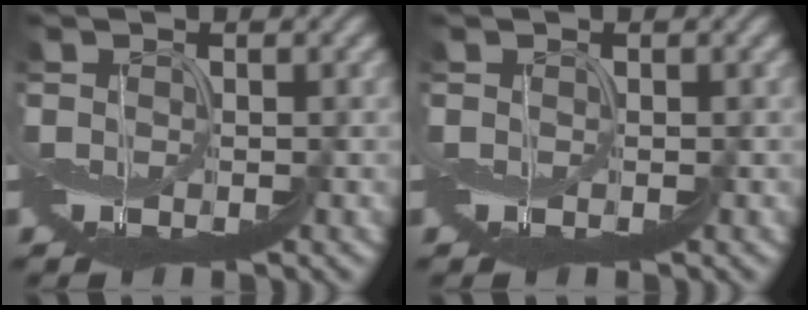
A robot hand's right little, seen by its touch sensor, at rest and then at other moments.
{"total": 0.0}